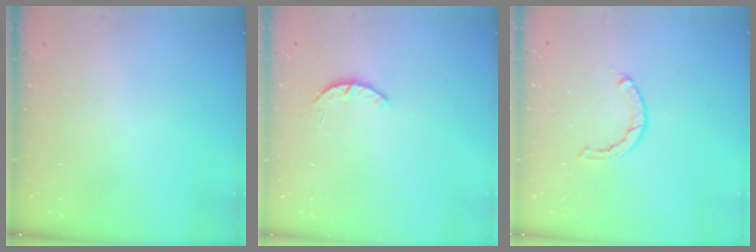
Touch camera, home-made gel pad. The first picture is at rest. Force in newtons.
{"total": 2.9, "press": 2.8, "slide": 0.5}
{"total": 1.6, "press": 1.5, "slide": 0.4}